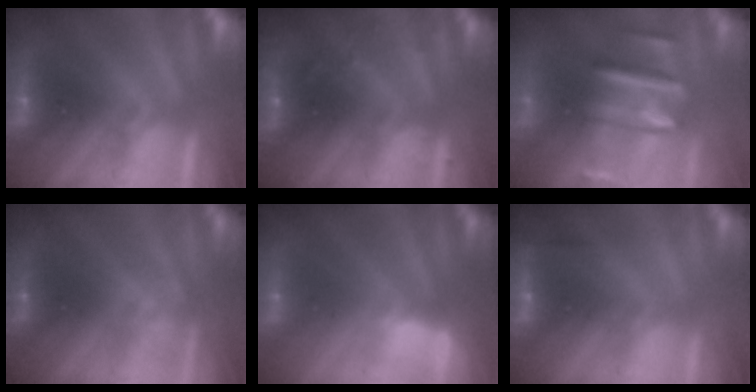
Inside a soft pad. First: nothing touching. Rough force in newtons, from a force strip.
{"total": 2.9}
{"total": 9.4}
{"total": 2.6}
{"total": 2.8}
{"total": 2.5}